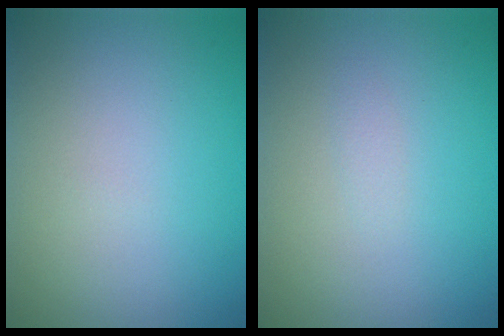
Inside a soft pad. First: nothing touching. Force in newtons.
{"total": 0.5, "press": 0.5, "slide": 0.0}